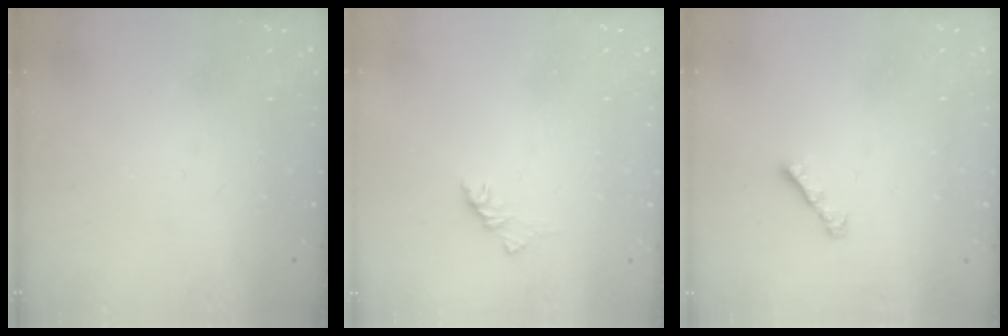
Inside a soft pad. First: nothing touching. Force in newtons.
{"total": 3.0, "press": 2.9, "slide": 0.9}
{"total": 3.0, "press": 2.9, "slide": 0.7}